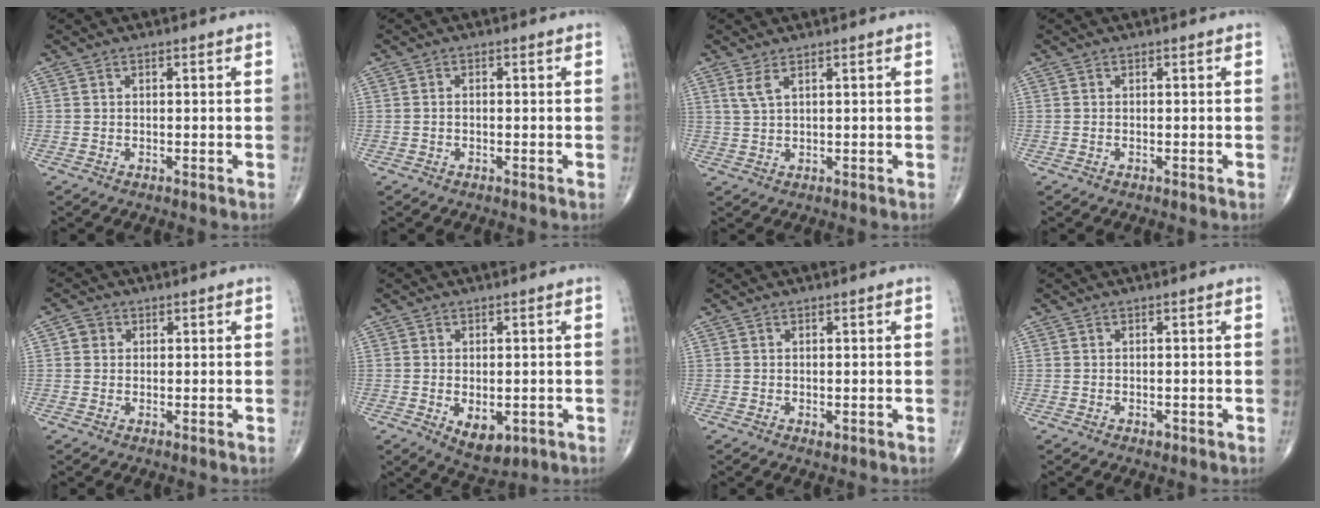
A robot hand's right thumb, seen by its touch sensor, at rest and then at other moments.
{"total": 0.7, "force": [-0.2, 0.5, 0.5], "torque": [-0.009, 0.002, -0.005]}
{"total": 2.5, "force": [1.4, 0.6, 1.9], "torque": [-0.049, -0.001, 0.037]}
{"total": 0.0}
{"total": 2.2, "force": [0.5, 2.0, 0.7], "torque": [-0.002, 0.001, 0.004]}
{"total": 6.4, "force": [-1.7, 3.7, 4.9], "torque": [-0.064, -0.005, -0.011]}
{"total": 0.7, "force": [-0.1, 0.5, 0.6], "torque": [-0.009, -0.003, 0.000]}
{"total": 0.8, "force": [-0.4, 0.5, 0.5], "torque": [-0.007, -0.001, -0.005]}